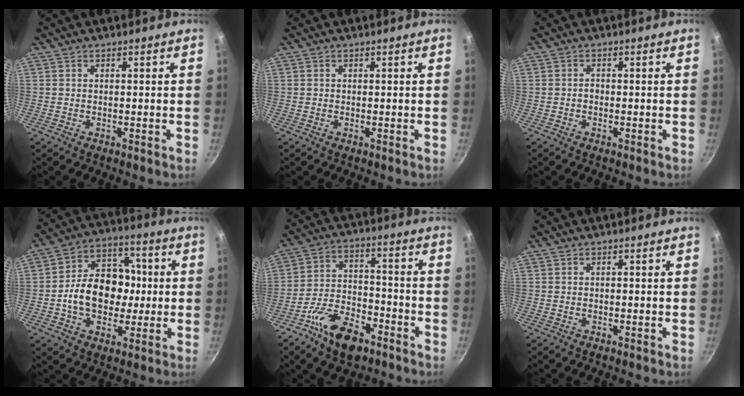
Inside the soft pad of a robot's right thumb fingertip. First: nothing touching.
{"total": 0.0}
{"total": 1.0, "force": [-0.4, 0.8, 0.5], "torque": [-0.006, 0.005, -0.007]}
{"total": 15.9, "force": [-1.2, 11.9, 10.4], "torque": [-0.125, 0.032, -0.033]}
{"total": 13.0, "force": [-7.8, 6.8, 7.9], "torque": [-0.122, 0.052, -0.142]}
{"total": 0.0}